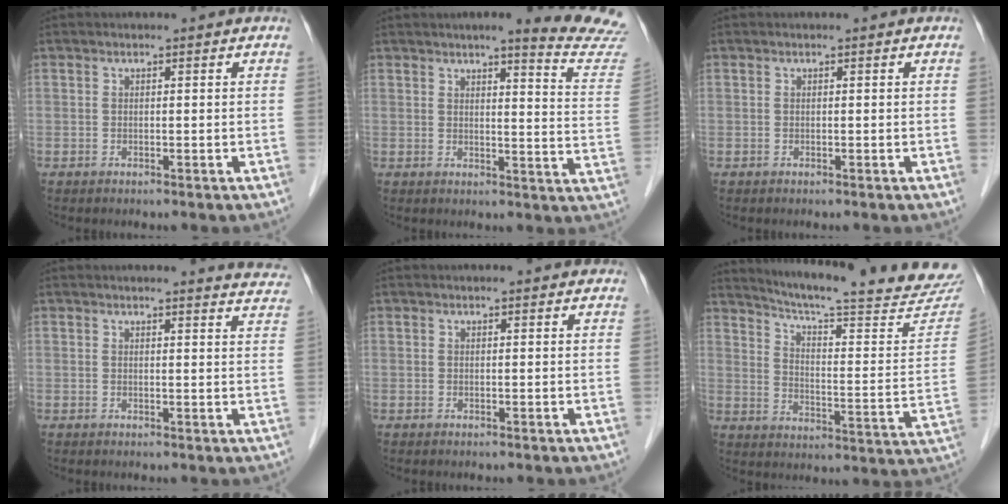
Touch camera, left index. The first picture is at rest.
{"total": 13.2, "force": [12.5, -0.9, 4.3], "torque": [-0.041, -0.086, 0.122]}
{"total": 0.0}
{"total": 7.7, "force": [7.6, 0.3, 1.2], "torque": [0.000, -0.031, 0.055]}
{"total": 2.9, "force": [2.7, 0.5, 0.9], "torque": [-0.014, 0.016, 0.024]}
{"total": 26.6, "force": [24.3, 1.6, 10.5], "torque": [-0.157, -0.087, 0.308]}